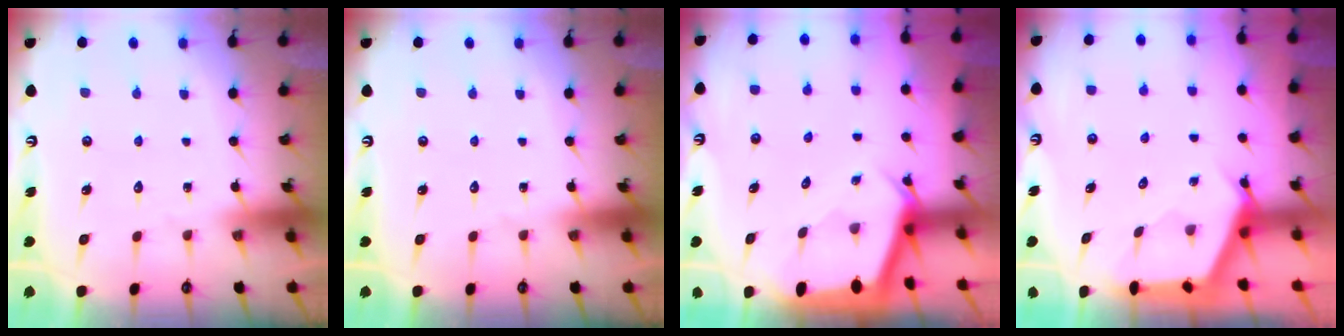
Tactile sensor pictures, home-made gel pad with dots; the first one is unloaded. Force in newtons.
{"total": 0.0}
{"total": 2.2, "press": 2.2, "slide": 0.1}
{"total": 2.7, "press": 2.7, "slide": 0.3}